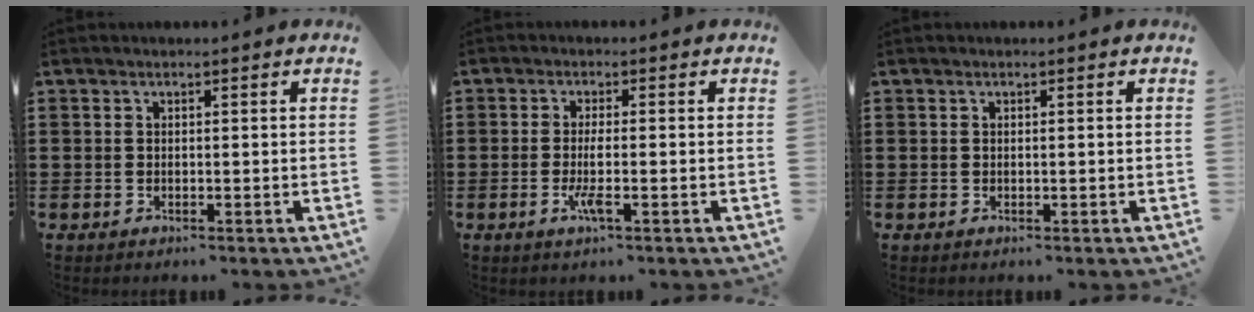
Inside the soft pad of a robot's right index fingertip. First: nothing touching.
{"total": 3.5, "force": [-1.1, 0.3, 3.3], "torque": [-0.079, -0.013, -0.027]}
{"total": 0.0}